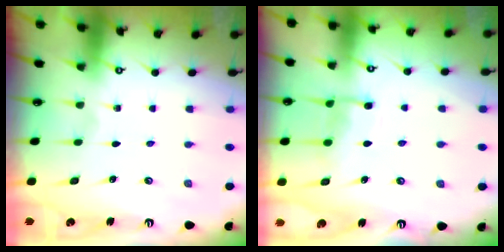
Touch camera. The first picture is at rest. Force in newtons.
{"total": 9.7, "press": 9.7, "slide": 1.0}